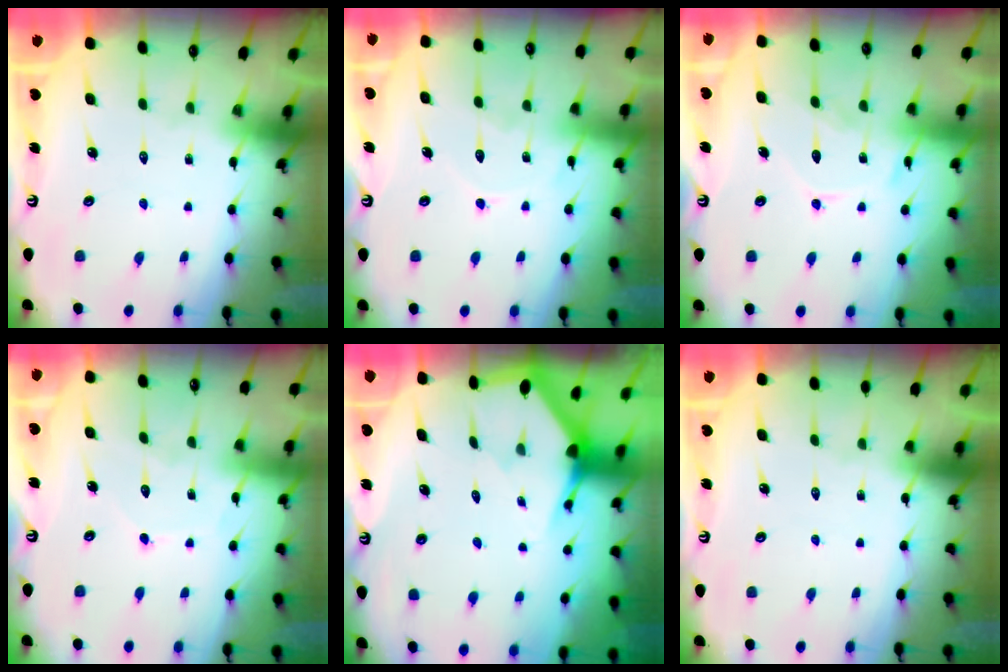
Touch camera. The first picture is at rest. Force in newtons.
{"total": 8.9, "press": 8.9, "slide": 0.8}
{"total": 11.5, "press": 11.4, "slide": 1.1}
{"total": 4.9, "press": 4.9, "slide": 0.6}
{"total": 3.0, "press": 3.0, "slide": 0.1}
{"total": 0.0}